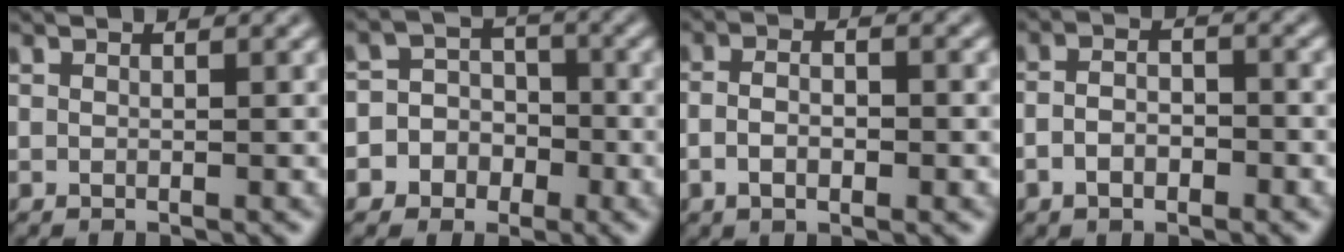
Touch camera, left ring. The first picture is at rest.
{"total": 7.0, "force": [-2.9, 6.3, 0.7], "torque": [-0.002, 0.009, -0.074]}
{"total": 3.0, "force": [-0.7, 1.3, 2.6], "torque": [-0.049, -0.001, -0.014]}
{"total": 2.6, "force": [-1.1, 1.5, 1.9], "torque": [-0.040, 0.001, -0.023]}